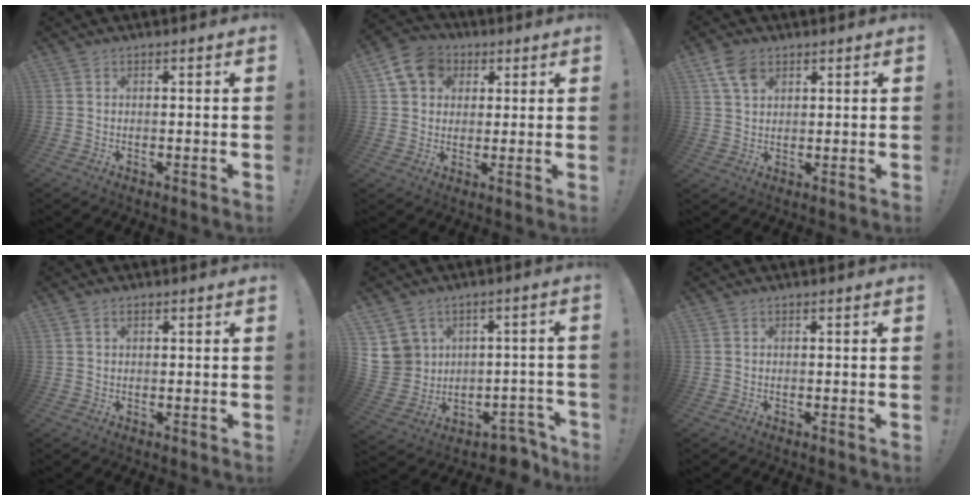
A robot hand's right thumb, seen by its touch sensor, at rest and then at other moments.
{"total": 10.9, "force": [4.1, 9.1, 4.4], "torque": [-0.066, -0.008, 0.084]}
{"total": 6.3, "force": [3.3, 4.1, 3.4], "torque": [-0.063, -0.003, 0.066]}
{"total": 1.1, "force": [0.6, 0.8, 0.6], "torque": [-0.011, 0.002, 0.011]}
{"total": 7.5, "force": [-0.6, 7.1, 2.4], "torque": [-0.052, 0.008, 0.007]}
{"total": 0.0}